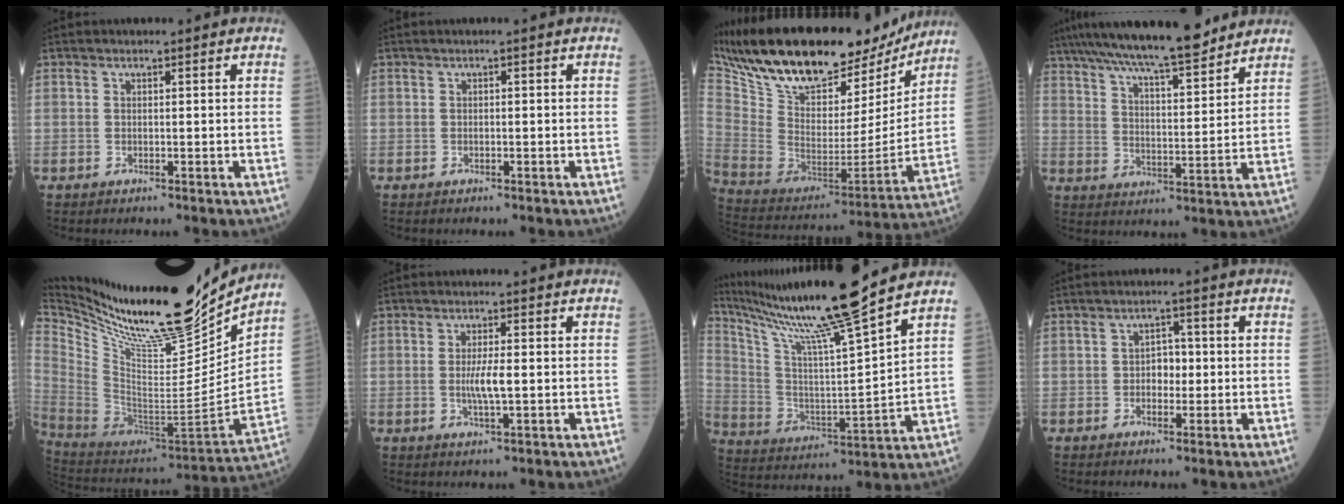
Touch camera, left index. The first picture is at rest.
{"total": 0.0}
{"total": 27.9, "force": [22.7, 9.6, 13.2], "torque": [-0.239, -0.001, 0.353]}
{"total": 17.8, "force": [15.1, 2.1, 9.0], "torque": [-0.157, 0.016, 0.239]}
{"total": 27.0, "force": [22.9, 3.2, 13.9], "torque": [-0.252, -0.070, 0.376]}
{"total": 3.5, "force": [-0.5, 0.2, 3.5], "torque": [-0.068, -0.008, -0.010]}
{"total": 19.1, "force": [15.6, -2.4, 10.7], "torque": [-0.203, -0.025, 0.273]}
{"total": 2.7, "force": [-0.5, 1.7, 2.0], "torque": [-0.024, 0.004, -0.011]}